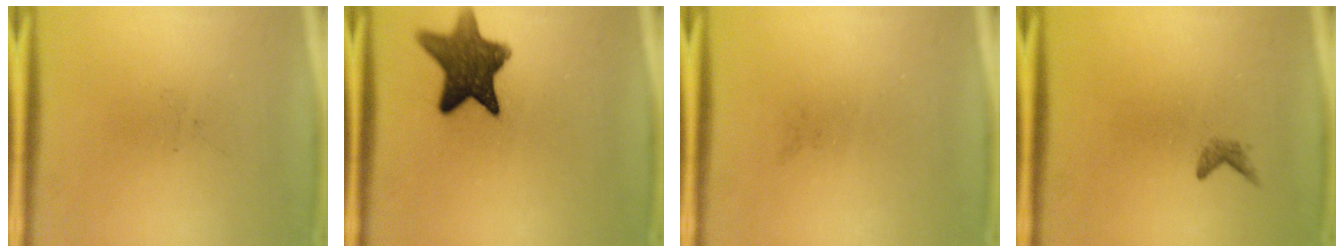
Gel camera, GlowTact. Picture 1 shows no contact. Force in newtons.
{"total": 11.5}
{"total": 0.0}
{"total": 0.9}